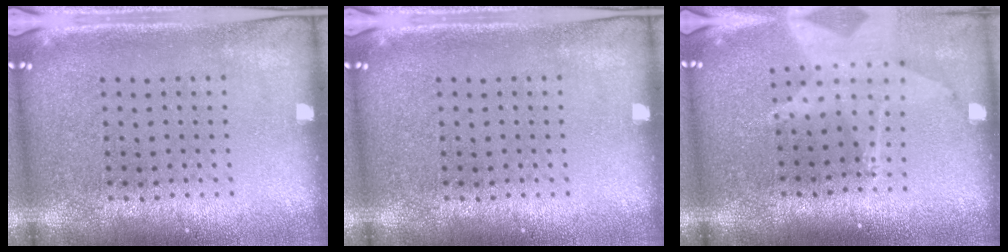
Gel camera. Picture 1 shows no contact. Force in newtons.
{"total": 0.0}
{"total": 1.9, "press": 1.5, "slide": 1.2}